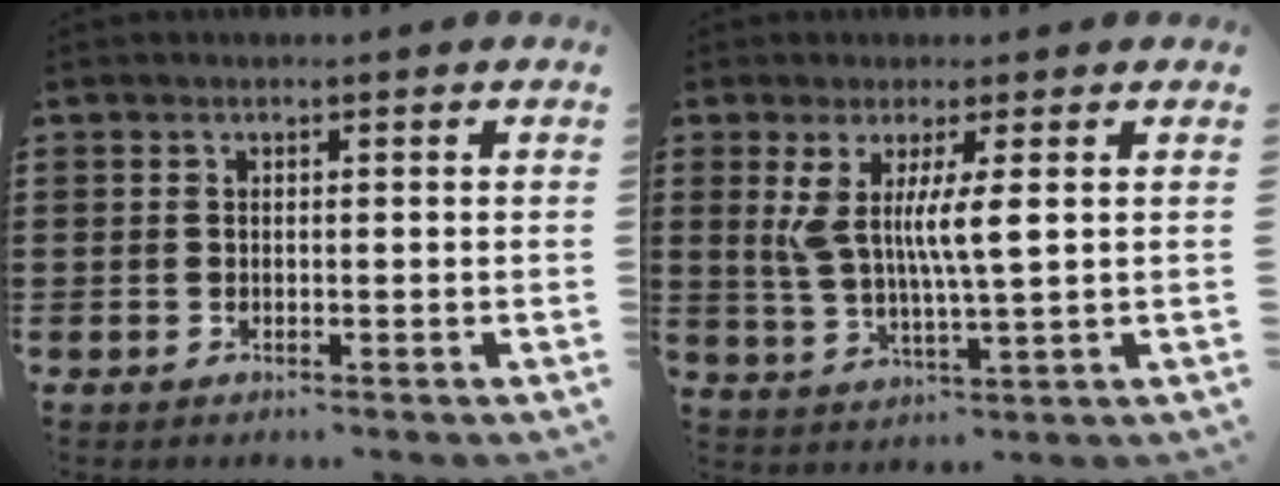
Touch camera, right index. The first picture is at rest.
{"total": 6.5, "force": [1.9, 0.6, 6.2], "torque": [-0.126, -0.004, 0.031]}